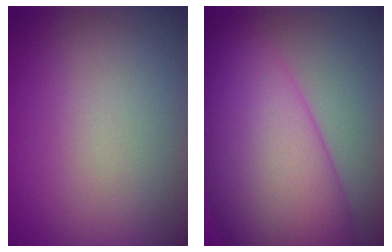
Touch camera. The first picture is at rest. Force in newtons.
{"total": 13.3, "press": 13.3, "slide": 0.3}